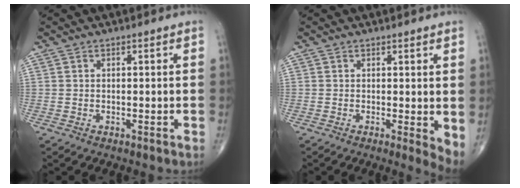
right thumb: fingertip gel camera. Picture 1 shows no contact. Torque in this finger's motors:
{"motor_torque": [0.02, 0.28, -0.16, -0.20, -0.01]}